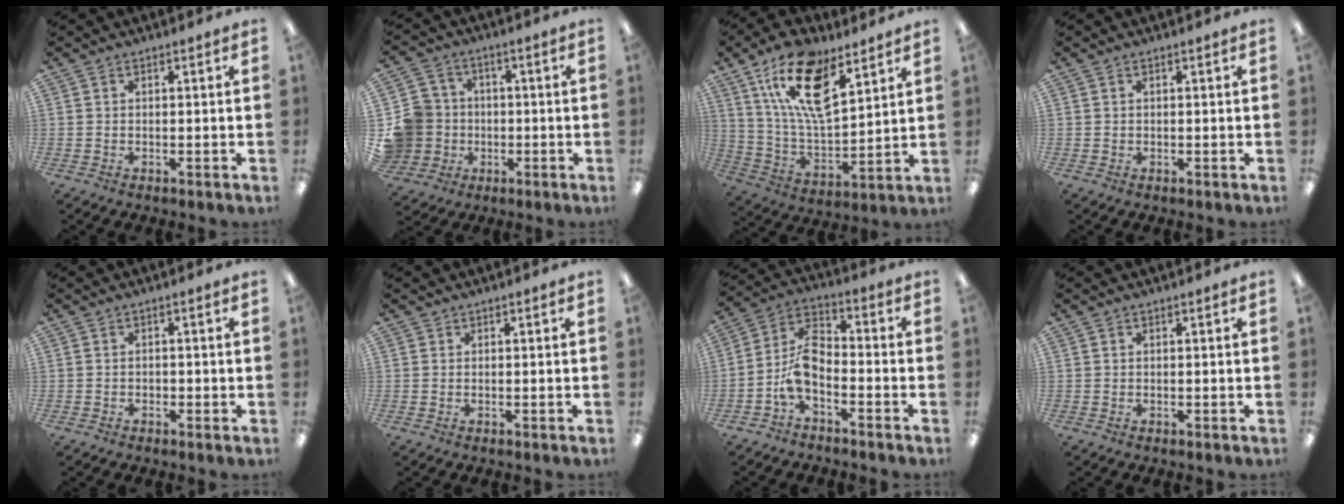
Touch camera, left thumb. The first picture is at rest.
{"total": 11.2, "force": [-1.9, 10.7, 2.6], "torque": [-0.068, 0.034, -0.023]}
{"total": 19.0, "force": [11.5, 8.0, 12.9], "torque": [-0.251, -0.051, 0.198]}
{"total": 0.7, "force": [0.2, 0.3, 0.6], "torque": [-0.012, 0.003, 0.003]}
{"total": 1.0, "force": [-0.6, 0.5, 0.5], "torque": [-0.012, 0.003, -0.013]}
{"total": 0.0}
{"total": 9.5, "force": [-3.0, 5.3, 7.3], "torque": [-0.160, -0.002, -0.057]}
{"total": 0.0}